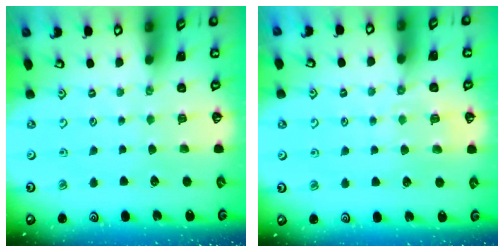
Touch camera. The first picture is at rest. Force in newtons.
{"total": 5.1, "press": 5.0, "slide": 0.7}